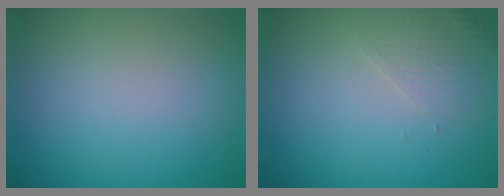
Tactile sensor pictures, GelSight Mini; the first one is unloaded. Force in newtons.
{"total": 1.6, "press": 1.6, "slide": 0.4}